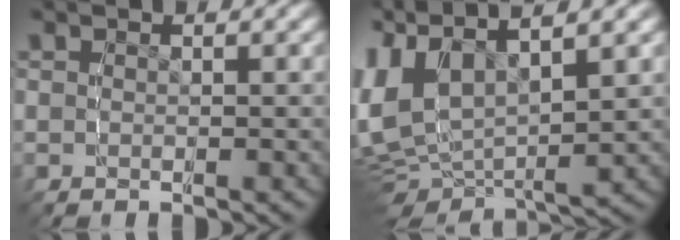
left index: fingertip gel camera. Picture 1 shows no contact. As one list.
[{"total": 11.8, "force": [2.6, 8.6, 7.6], "torque": [-0.200, -0.019, 0.043]}]